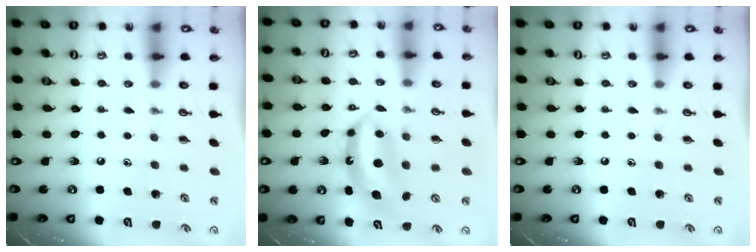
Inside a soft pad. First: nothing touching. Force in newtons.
{"total": 7.8, "press": 7.8, "slide": 0.5}
{"total": 0.0}